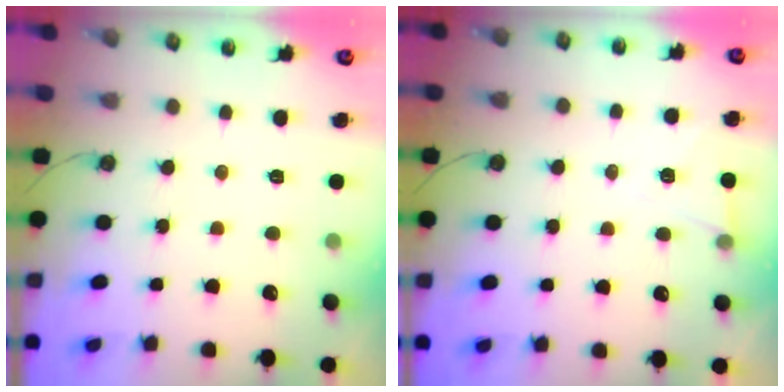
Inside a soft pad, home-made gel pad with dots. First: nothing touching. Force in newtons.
{"total": 6.8, "press": 5.2, "slide": 4.4}